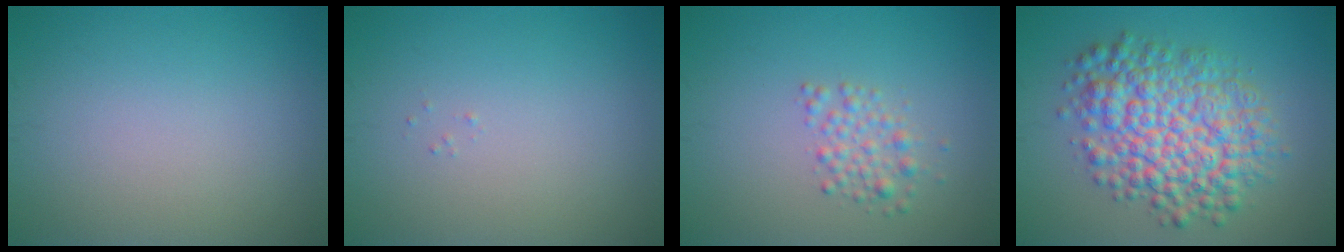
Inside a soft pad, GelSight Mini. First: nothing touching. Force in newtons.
{"total": 0.0}
{"total": 2.0, "press": 2.0, "slide": 0.1}
{"total": 8.7, "press": 8.7, "slide": 0.2}